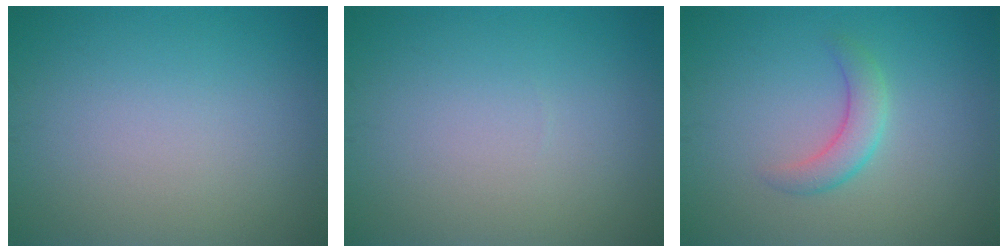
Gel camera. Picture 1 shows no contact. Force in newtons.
{"total": 0.0}
{"total": 2.4, "press": 2.4, "slide": 0.1}